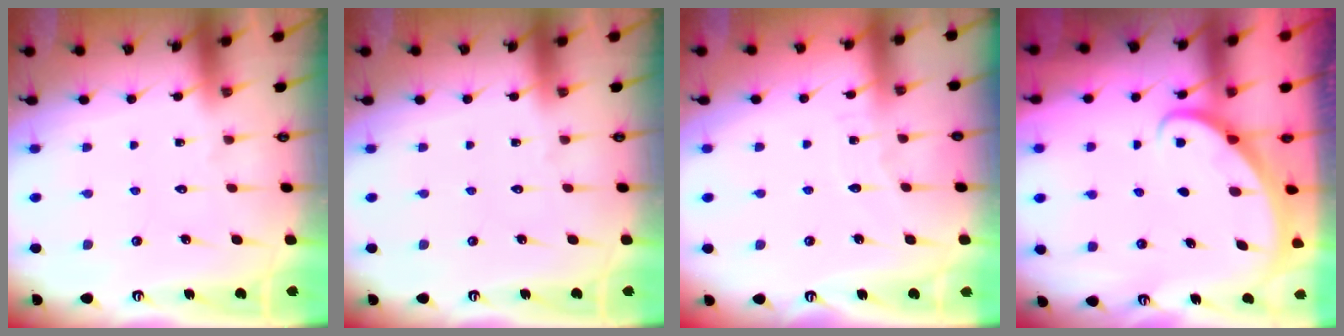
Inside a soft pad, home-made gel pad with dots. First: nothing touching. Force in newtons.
{"total": 0.0}
{"total": 3.9, "press": 3.8, "slide": 0.5}
{"total": 2.2, "press": 2.2, "slide": 0.1}